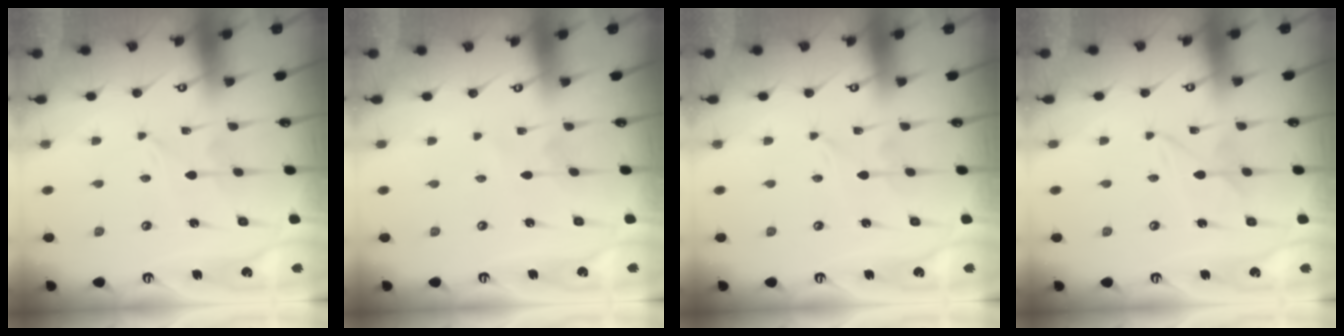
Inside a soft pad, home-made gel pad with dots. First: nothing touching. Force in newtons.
{"total": 0.6, "press": 0.6, "slide": 0.1}
{"total": 0.0}
{"total": 2.8, "press": 2.8, "slide": 0.4}